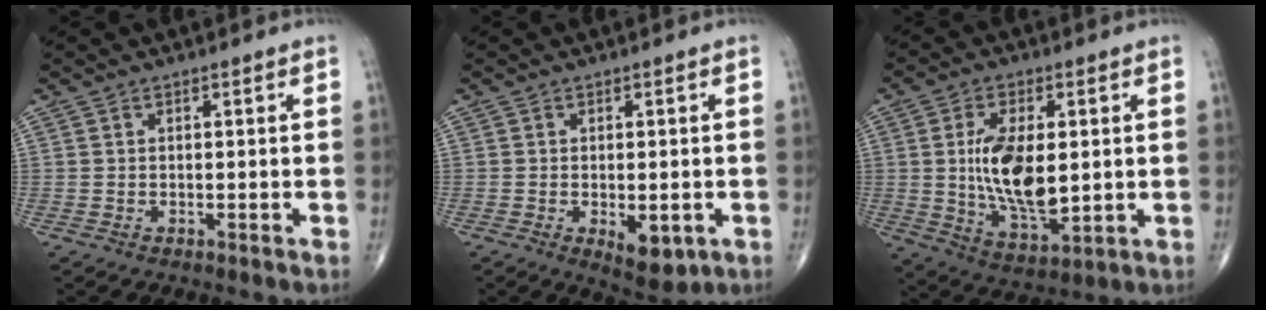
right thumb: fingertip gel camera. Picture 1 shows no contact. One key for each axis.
{"total": 6.3, "fx": -1.8, "fy": 3.0, "fz": 5.2, "tx": -0.063, "ty": -0.008, "tz": -0.017}
{"total": 14.3, "fx": 0.9, "fy": 7.0, "fz": 12.5, "tx": -0.219, "ty": -0.019, "tz": 0.026}